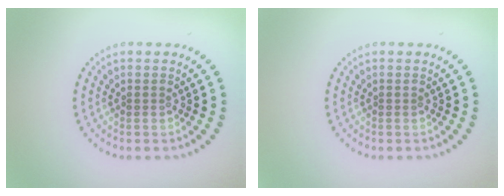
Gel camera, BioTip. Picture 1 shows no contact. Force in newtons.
{"total": 0.0}